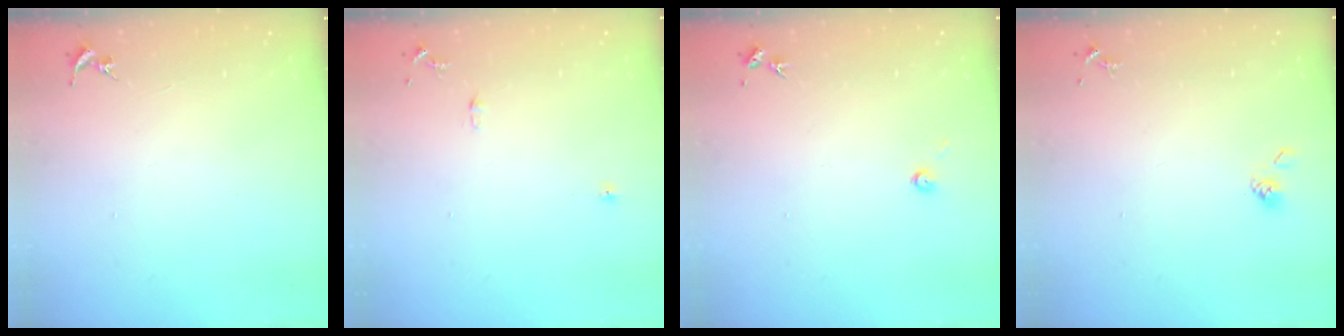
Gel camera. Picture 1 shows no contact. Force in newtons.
{"total": 6.1, "press": 6.1, "slide": 0.7}
{"total": 3.9, "press": 3.9, "slide": 0.5}
{"total": 3.8, "press": 3.7, "slide": 0.8}